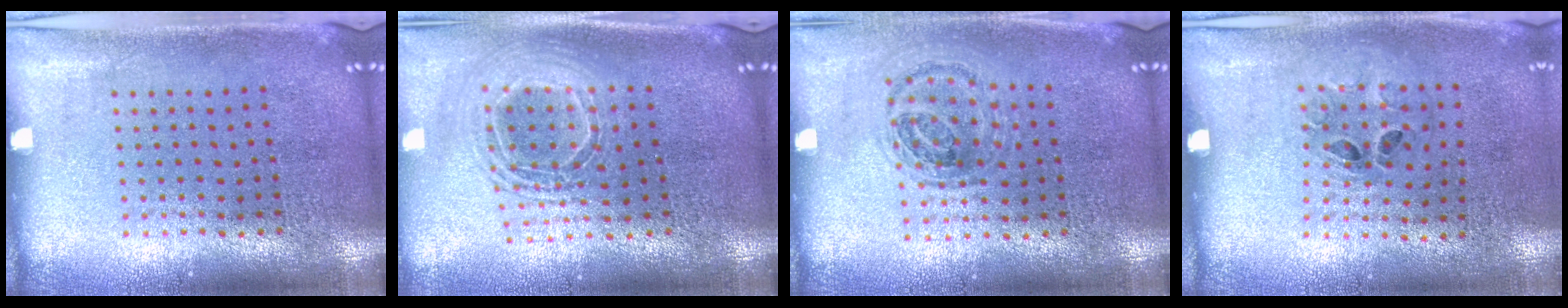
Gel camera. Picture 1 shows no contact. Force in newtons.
{"total": 2.0, "press": 1.5, "slide": 1.3}
{"total": 1.1, "press": 1.0, "slide": 0.5}
{"total": 1.3, "press": 0.7, "slide": 1.1}